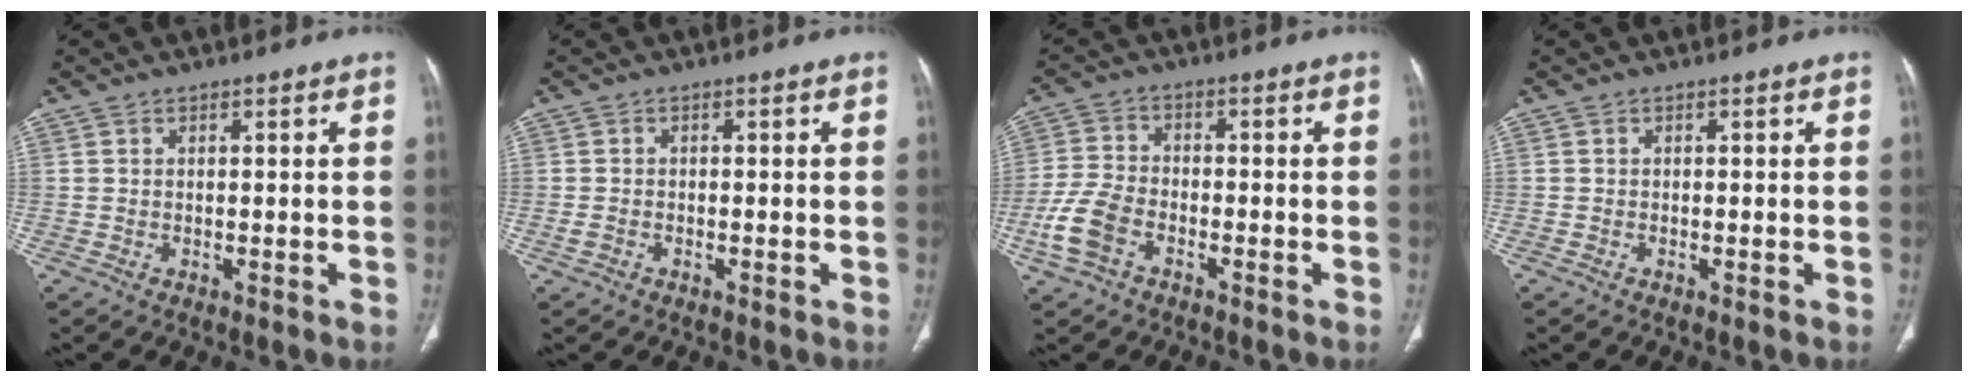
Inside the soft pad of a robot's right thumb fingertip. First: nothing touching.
{"total": 1.3, "force": [-0.6, 0.9, 0.7], "torque": [-0.017, 0.003, -0.012]}
{"total": 7.8, "force": [-3.6, 4.8, 5.0], "torque": [-0.112, 0.016, -0.072]}
{"total": 0.0}